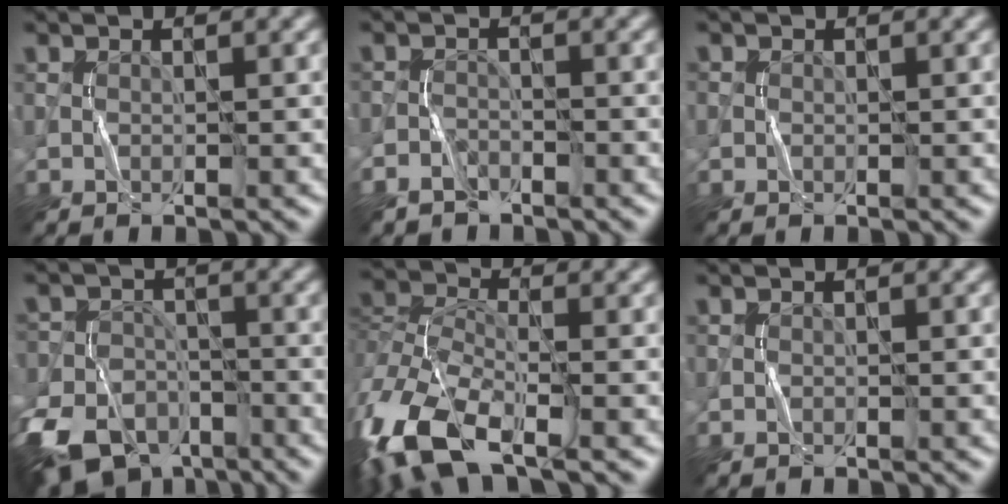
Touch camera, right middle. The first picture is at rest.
{"total": 2.2, "force": [-1.9, 1.2, 0.4], "torque": [-0.007, -0.001, -0.045]}
{"total": 0.8, "force": [0.0, 0.8, 0.0], "torque": [0.007, -0.002, -0.005]}
{"total": 11.5, "force": [-7.5, 7.1, 5.0], "torque": [-0.105, -0.032, -0.144]}
{"total": 11.2, "force": [-6.0, 4.9, 8.1], "torque": [-0.186, -0.017, -0.129]}
{"total": 0.0}